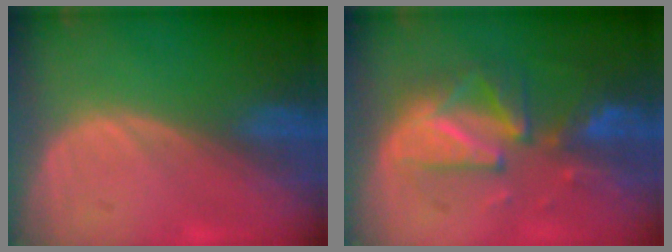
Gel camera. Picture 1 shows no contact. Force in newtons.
{"total": 9.9, "press": 8.8, "slide": 4.7}